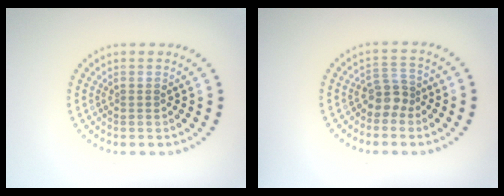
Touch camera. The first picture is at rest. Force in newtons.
{"total": 2.3, "press": 1.8, "slide": 1.5}